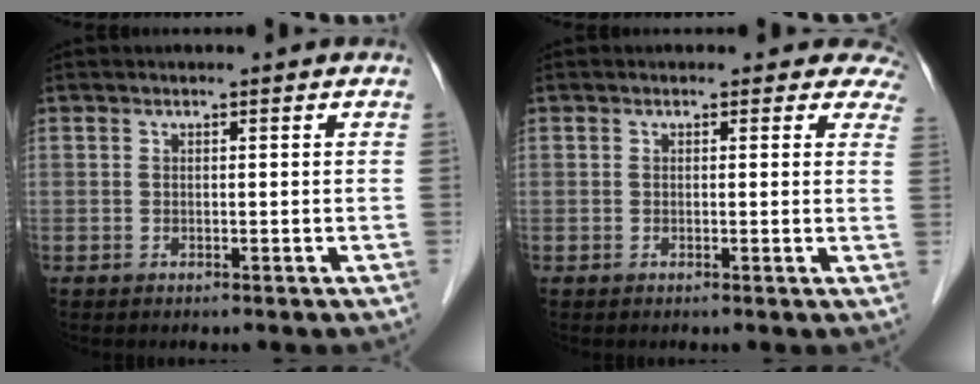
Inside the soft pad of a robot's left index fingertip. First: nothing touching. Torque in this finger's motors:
{"motor_torque": [0.90, -1.24, 0.13, -0.04]}